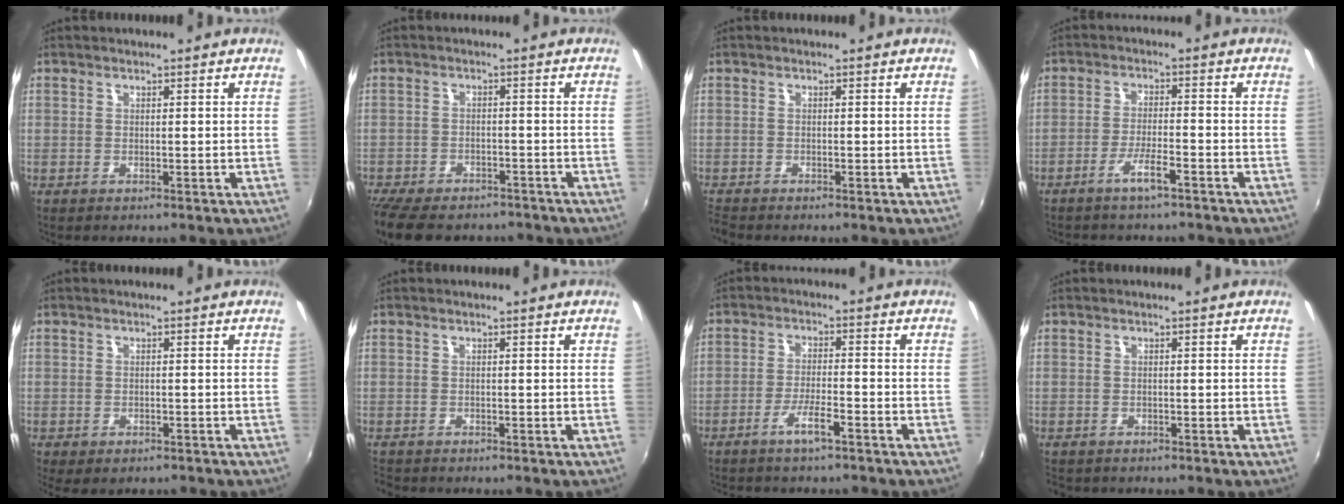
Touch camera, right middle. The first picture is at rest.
{"total": 13.7, "force": [-11.0, 5.8, 5.7], "torque": [-0.139, -0.021, -0.169]}
{"total": 1.9, "force": [-1.8, 0.1, 0.6], "torque": [-0.013, -0.013, -0.035]}
{"total": 4.2, "force": [-3.2, 0.6, 2.6], "torque": [-0.065, 0.000, -0.058]}
{"total": 2.9, "force": [-1.9, 1.5, 1.6], "torque": [-0.031, -0.018, -0.026]}
{"total": 1.3, "force": [-1.2, 0.2, 0.4], "torque": [-0.010, -0.009, -0.021]}
{"total": 4.3, "force": [-3.1, 0.5, 2.9], "torque": [-0.068, 0.000, -0.058]}
{"total": 1.2, "force": [-1.0, 0.6, 0.3], "torque": [-0.011, -0.004, -0.015]}